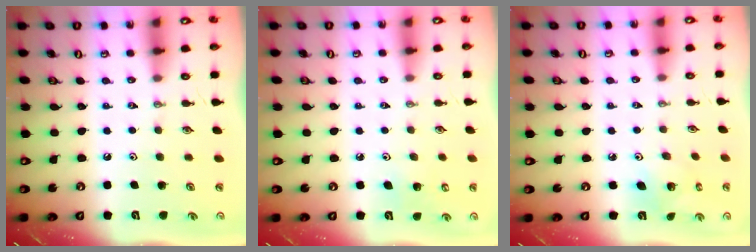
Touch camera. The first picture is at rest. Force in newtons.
{"total": 4.6, "press": 4.5, "slide": 1.0}
{"total": 4.8, "press": 4.7, "slide": 0.5}